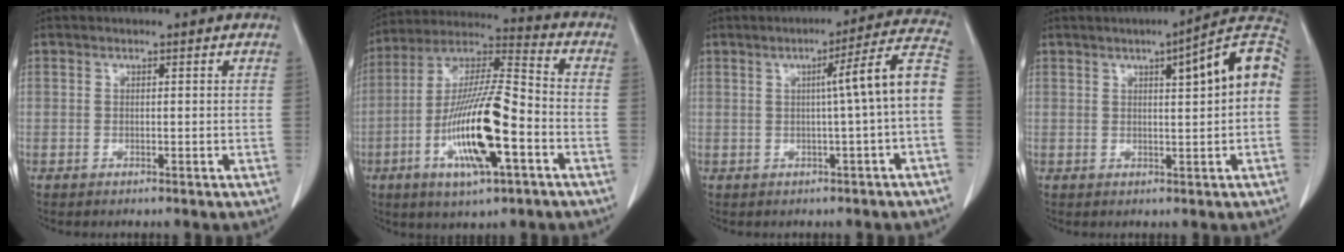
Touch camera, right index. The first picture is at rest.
{"total": 17.4, "force": [-5.5, 2.7, 16.3], "torque": [-0.320, -0.006, -0.097]}
{"total": 9.0, "force": [-0.6, -1.0, 9.0], "torque": [-0.116, 0.021, -0.012]}
{"total": 10.5, "force": [1.6, 1.1, 10.4], "torque": [-0.137, 0.028, 0.015]}